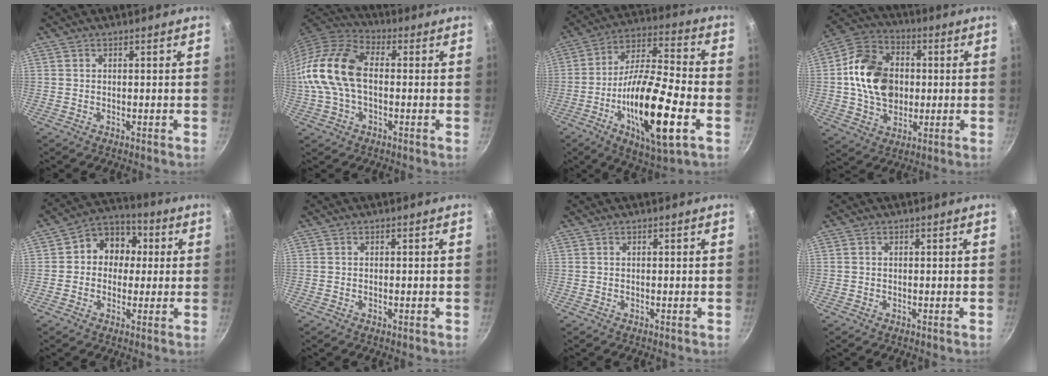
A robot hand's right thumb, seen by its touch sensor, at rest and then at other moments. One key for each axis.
{"total": 15.9, "fx": -0.4, "fy": 9.8, "fz": 12.5, "tx": -0.237, "ty": 0.039, "tz": -0.023}
{"total": 21.8, "fx": -6.6, "fy": 6.2, "fz": 19.8, "tx": -0.347, "ty": 0.027, "tz": -0.122}
{"total": 16.6, "fx": 0.9, "fy": 12.6, "fz": 10.8, "tx": -0.159, "ty": 0.016, "tz": 0.007}
{"total": 9.5, "fx": 1.1, "fy": 8.2, "fz": 4.7, "tx": -0.023, "ty": 0.019, "tz": -0.003}
{"total": 0.7, "fx": -0.2, "fy": 0.2, "fz": 0.6, "tx": -0.011, "ty": 0.002, "tz": -0.005}
{"total": 0.0}
{"total": 0.0}